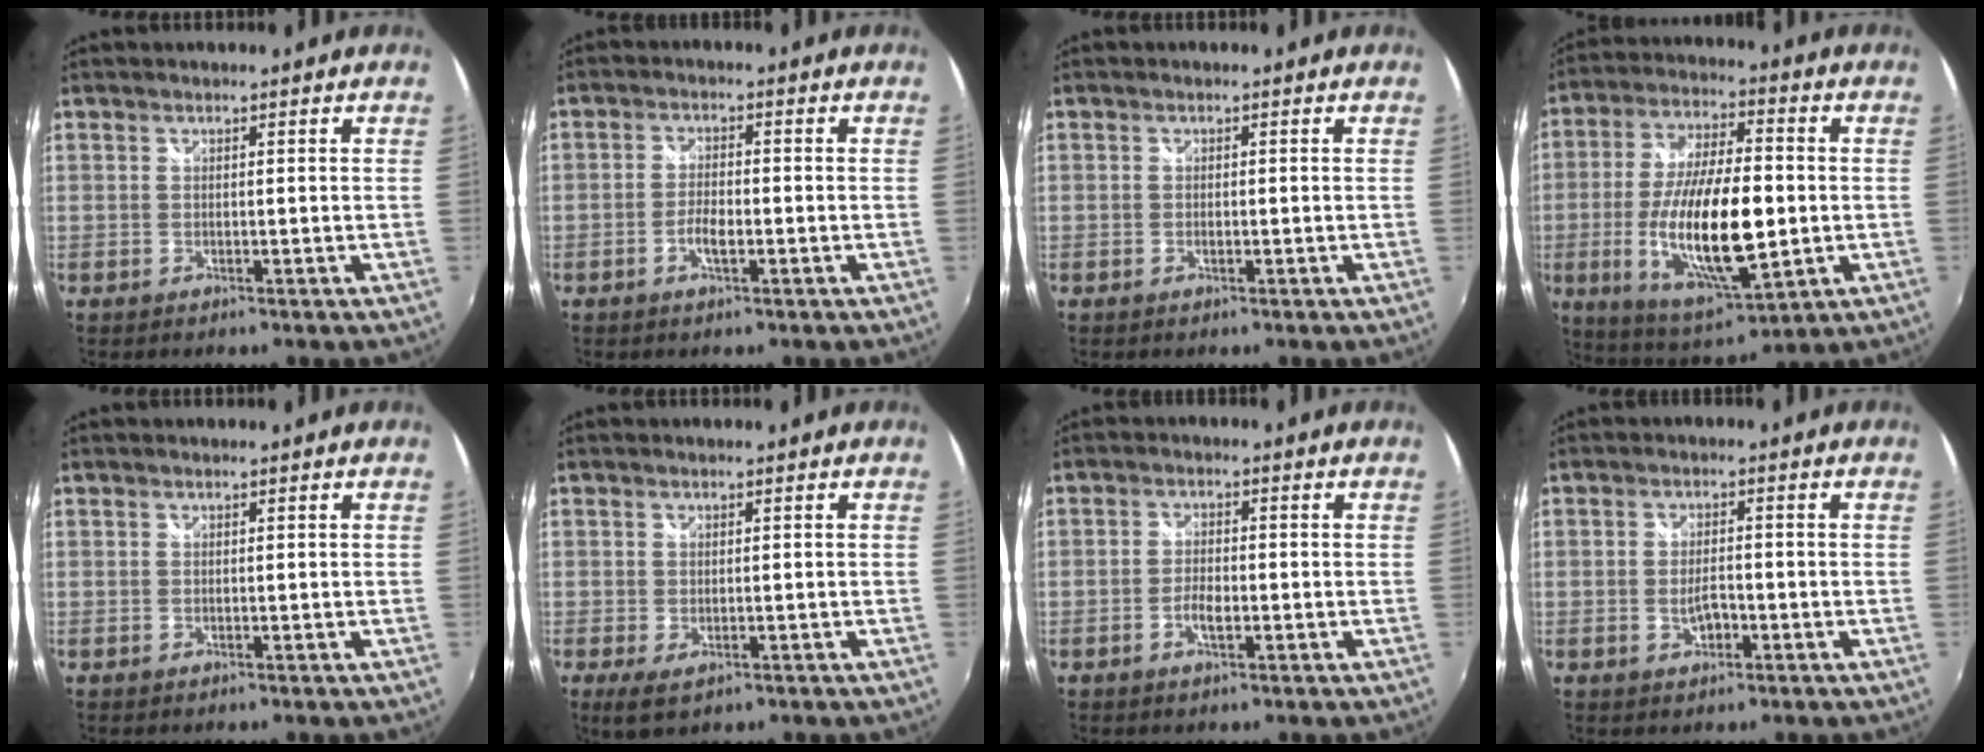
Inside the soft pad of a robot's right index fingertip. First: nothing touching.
{"total": 3.4, "force": [-1.5, 1.2, 2.9], "torque": [-0.063, 0.000, -0.028]}
{"total": 0.7, "force": [-0.3, 0.4, 0.5], "torque": [-0.011, -0.002, -0.005]}
{"total": 20.4, "force": [-3.2, 7.4, 18.7], "torque": [-0.365, -0.023, -0.045]}
{"total": 0.0}
{"total": 3.4, "force": [-1.4, 1.9, 2.5], "torque": [-0.051, -0.013, -0.019]}
{"total": 3.2, "force": [-1.3, 1.3, 2.6], "torque": [-0.056, -0.001, -0.025]}
{"total": 3.3, "force": [-1.2, 1.7, 2.5], "torque": [-0.048, -0.002, -0.019]}